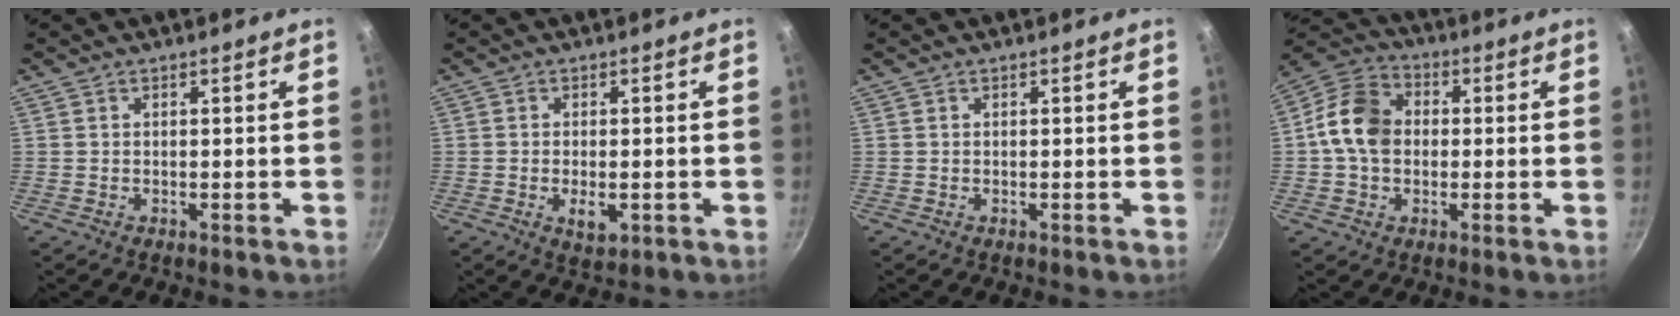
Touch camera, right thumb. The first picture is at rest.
{"total": 4.0, "force": [-1.0, 1.9, 3.4], "torque": [-0.056, -0.003, -0.013]}
{"total": 0.0}
{"total": 11.3, "force": [0.1, 8.7, 7.2], "torque": [-0.105, 0.023, -0.018]}